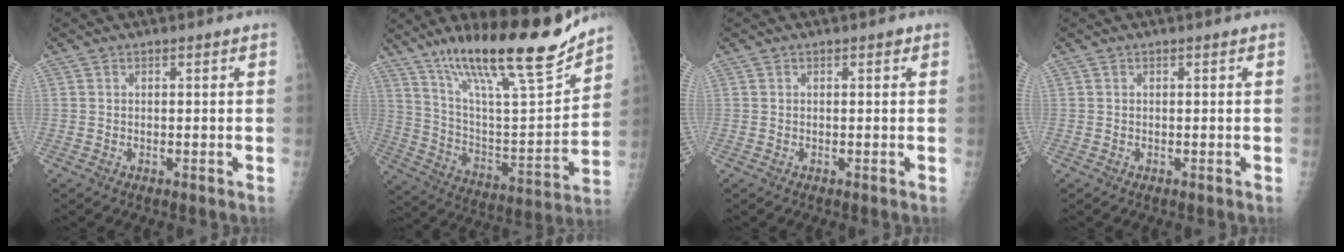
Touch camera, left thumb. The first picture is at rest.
{"total": 24.4, "force": [17.8, 4.8, 16.0], "torque": [-0.241, -0.078, 0.305]}
{"total": 0.6, "force": [0.3, 0.3, 0.4], "torque": [-0.002, 0.001, 0.001]}
{"total": 0.0}